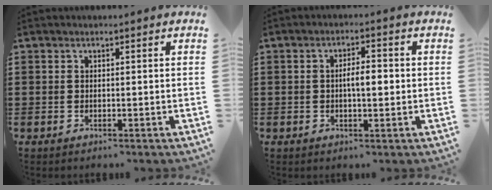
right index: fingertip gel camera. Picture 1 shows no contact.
{"total": 3.9, "force": [-0.4, 1.1, 3.7], "torque": [-0.065, 0.004, -0.010]}